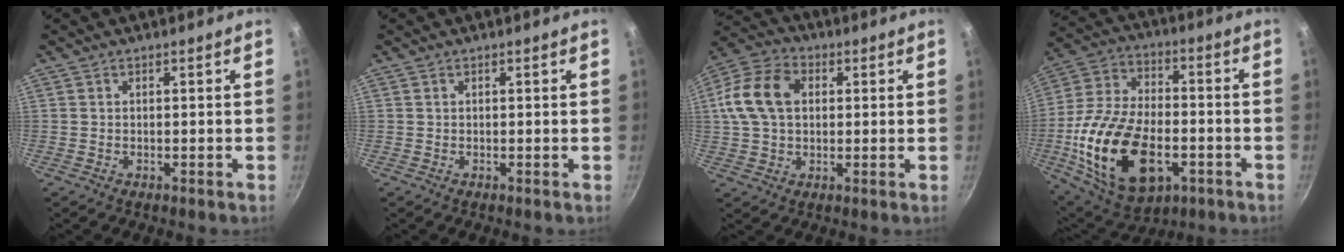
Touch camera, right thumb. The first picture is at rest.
{"total": 0.0}
{"total": 13.0, "force": [2.2, 9.2, 8.9], "torque": [-0.153, 0.019, 0.027]}
{"total": 24.8, "force": [-6.9, 14.3, 19.1], "torque": [-0.354, 0.019, -0.109]}